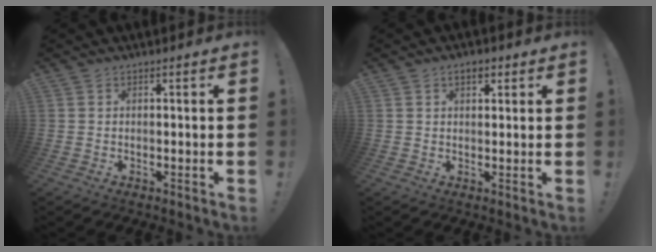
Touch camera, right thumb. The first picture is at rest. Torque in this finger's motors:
{"motor_torque": [-0.08, 0.17, 0.06, -0.06, 0.00]}